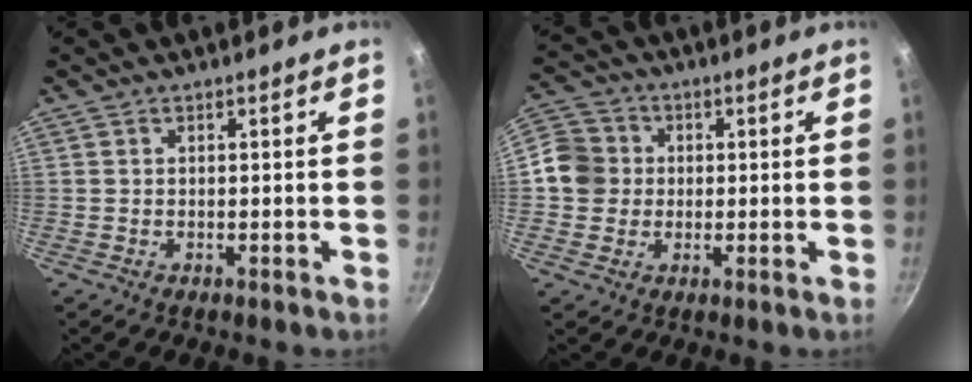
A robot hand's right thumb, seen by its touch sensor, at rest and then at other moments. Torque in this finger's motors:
{"motor_torque": [-0.30, 0.35, -0.04, -0.07, 0.03]}